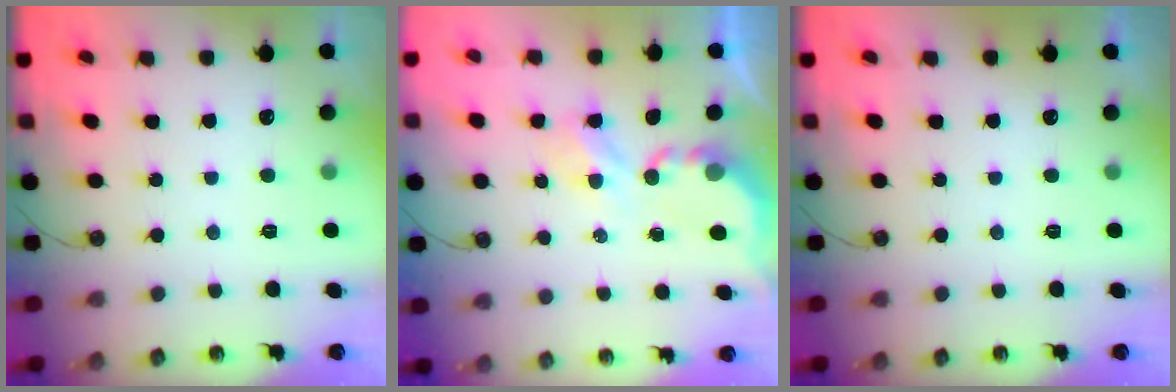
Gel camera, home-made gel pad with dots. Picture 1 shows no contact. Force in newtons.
{"total": 4.1, "press": 4.0, "slide": 0.3}
{"total": 0.0}